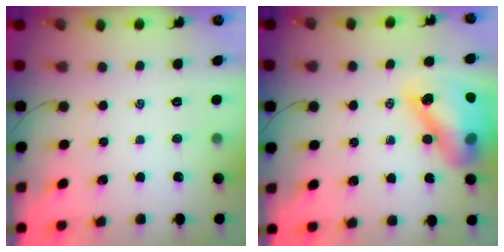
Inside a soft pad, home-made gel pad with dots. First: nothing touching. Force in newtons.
{"total": 15.5, "press": 14.9, "slide": 4.1}